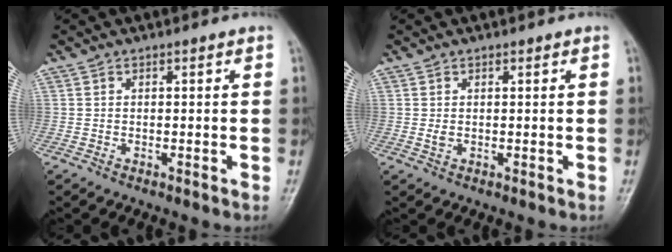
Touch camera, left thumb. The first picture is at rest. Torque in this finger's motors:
{"motor_torque": [0.10, 0.19, 0.17, -0.01, 0.00]}